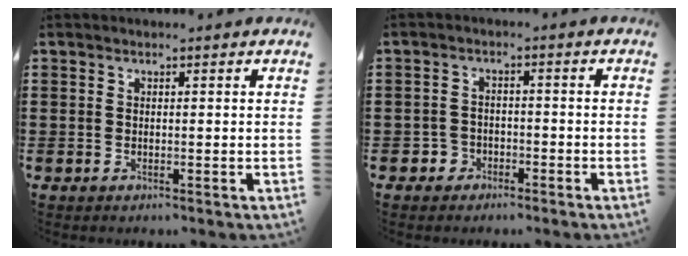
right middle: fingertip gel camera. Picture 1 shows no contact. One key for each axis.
{"total": 2.2, "fx": -1.8, "fy": 1.3, "fz": 0.0, "tx": -0.009, "ty": 0.003, "tz": -0.041}